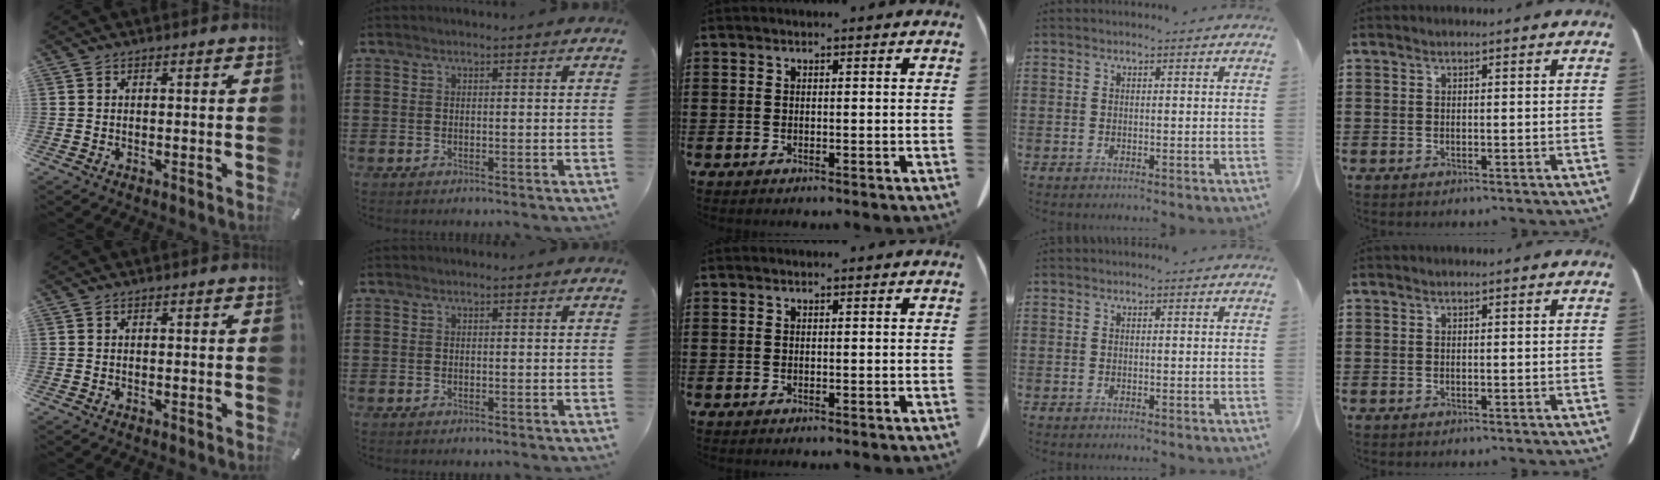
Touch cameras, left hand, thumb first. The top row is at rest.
{}